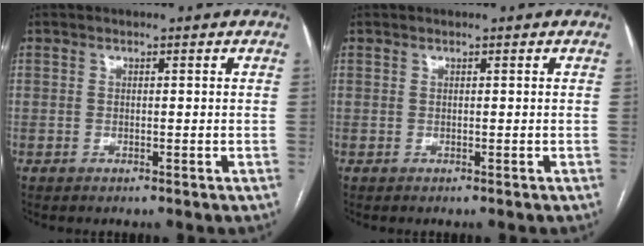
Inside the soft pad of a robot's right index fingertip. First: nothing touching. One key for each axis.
{"total": 0.0}